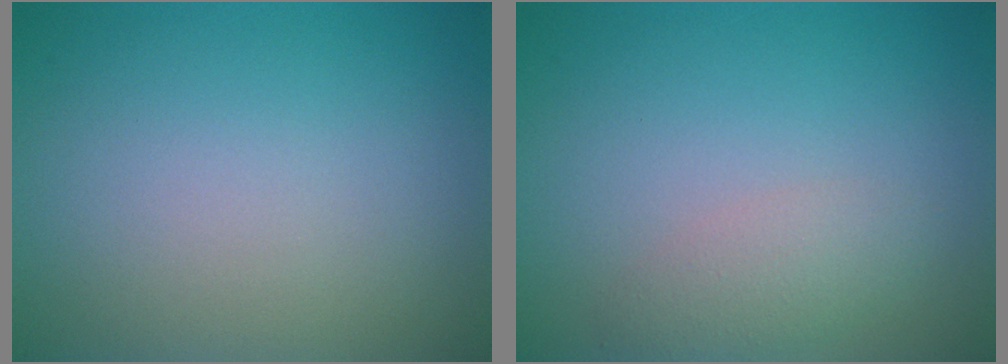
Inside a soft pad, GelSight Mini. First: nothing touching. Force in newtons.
{"total": 2.0, "press": 2.0, "slide": 0.0}